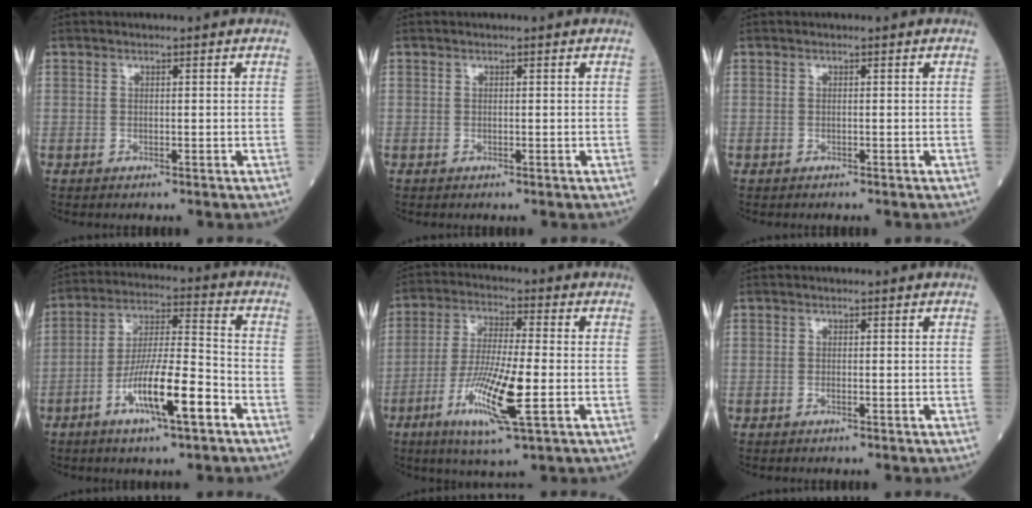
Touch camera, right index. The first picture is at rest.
{"total": 0.0}
{"total": 0.0}
{"total": 12.3, "force": [-5.7, 1.5, 10.8], "torque": [-0.197, -0.003, -0.103]}
{"total": 12.7, "force": [-4.0, 1.1, 12.0], "torque": [-0.236, -0.020, -0.075]}
{"total": 0.5, "force": [-0.2, 0.0, 0.5], "torque": [-0.011, -0.001, -0.003]}